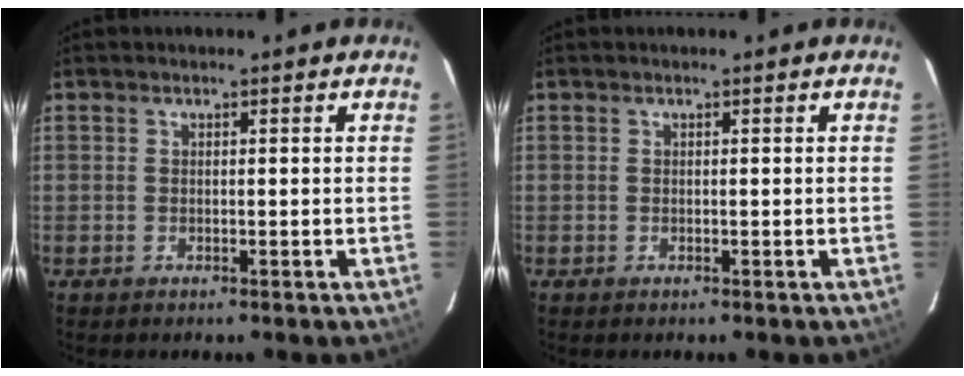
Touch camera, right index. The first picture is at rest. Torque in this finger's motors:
{"motor_torque": [-0.02, -0.02, 0.02, 0.00]}